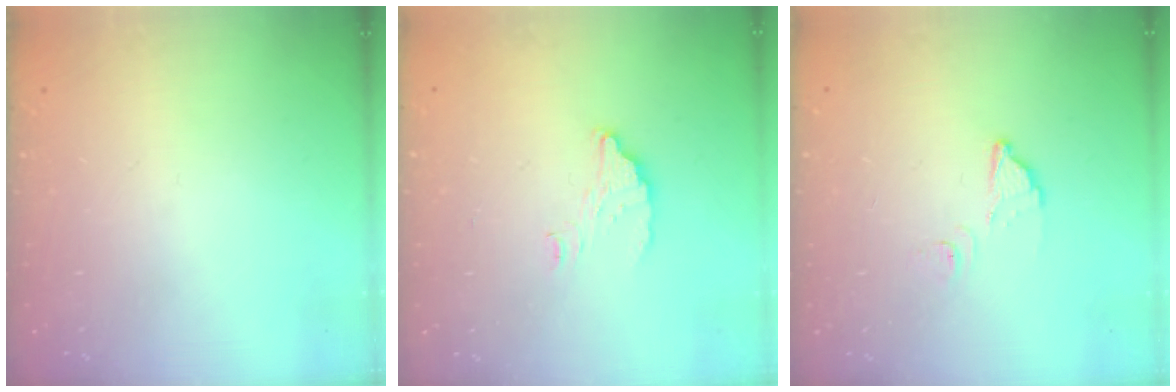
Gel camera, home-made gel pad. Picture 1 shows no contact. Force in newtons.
{"total": 4.3, "press": 4.2, "slide": 0.2}
{"total": 2.7, "press": 2.7, "slide": 0.3}